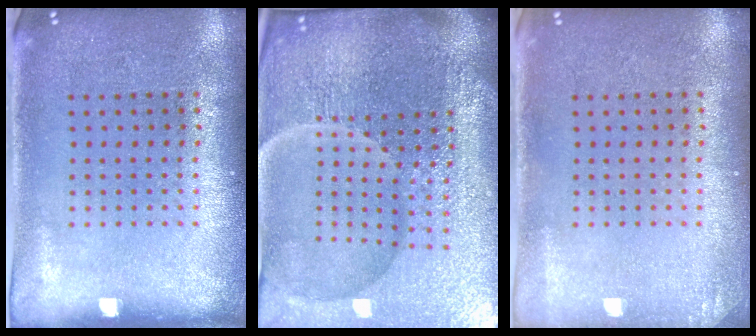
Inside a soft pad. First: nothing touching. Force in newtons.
{"total": 7.3, "press": 6.4, "slide": 3.5}
{"total": 0.9, "press": 0.9, "slide": 0.2}